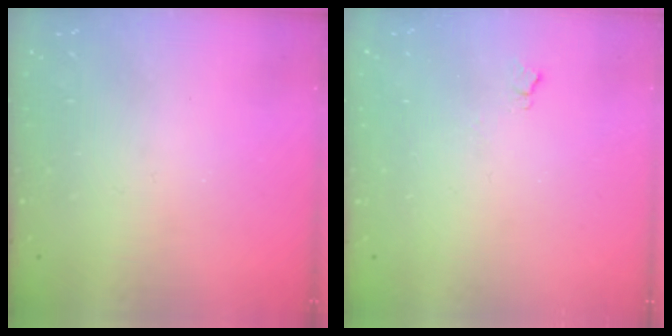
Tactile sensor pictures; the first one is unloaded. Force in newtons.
{"total": 2.8, "press": 2.8, "slide": 0.6}